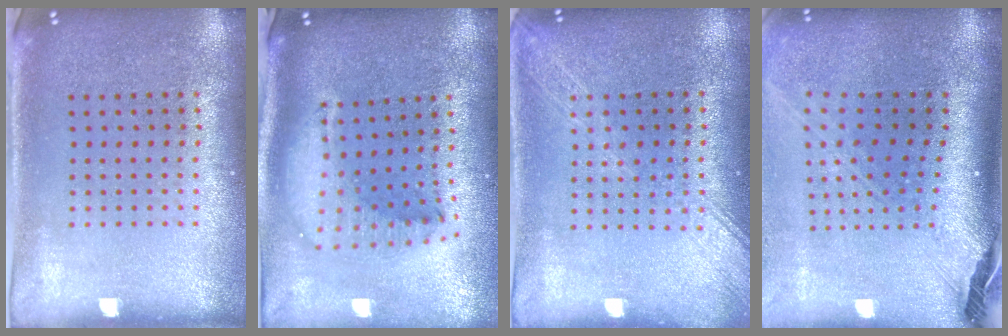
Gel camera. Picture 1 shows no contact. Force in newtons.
{"total": 1.9, "press": 1.5, "slide": 1.2}
{"total": 1.8, "press": 1.7, "slide": 0.2}
{"total": 2.8, "press": 2.1, "slide": 1.9}